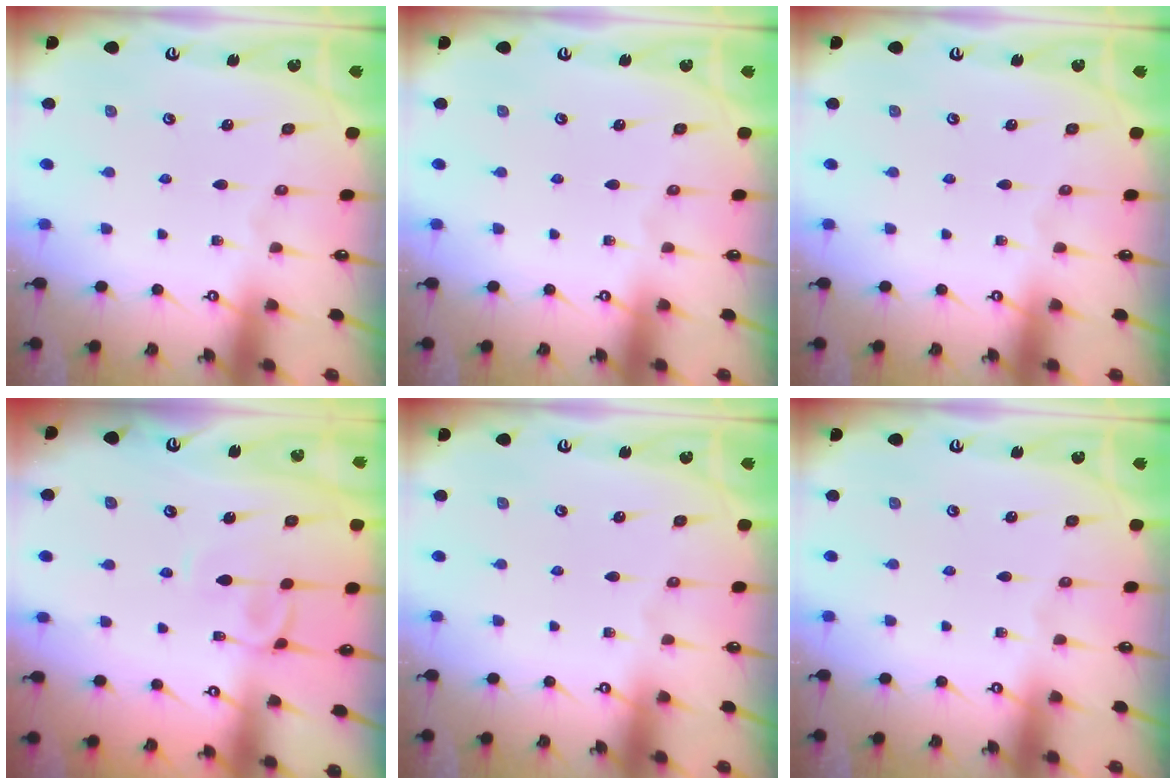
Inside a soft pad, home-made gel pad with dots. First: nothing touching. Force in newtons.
{"total": 0.0}
{"total": 0.0}
{"total": 2.7, "press": 2.7, "slide": 0.5}
{"total": 0.0}
{"total": 0.0}